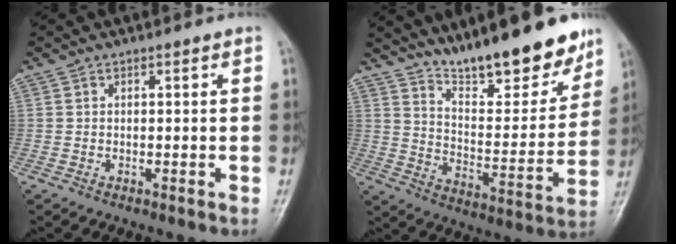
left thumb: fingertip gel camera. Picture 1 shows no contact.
{"total": 18.3, "force": [14.6, 4.6, 10.0], "torque": [-0.108, -0.098, 0.239]}